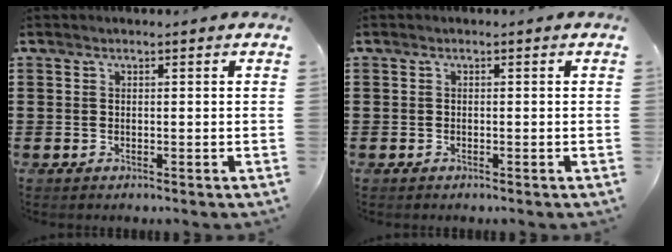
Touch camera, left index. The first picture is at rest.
{"total": 0.0}